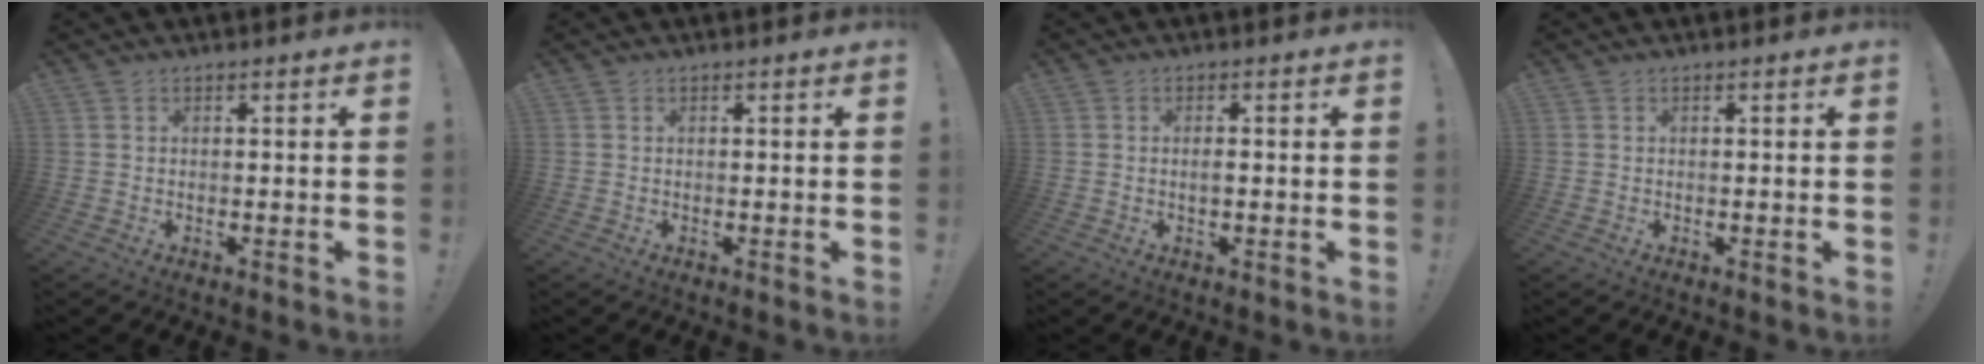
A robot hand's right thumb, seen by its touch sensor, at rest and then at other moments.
{"total": 0.0}
{"total": 1.4, "force": [-0.4, 0.3, 1.2], "torque": [-0.018, 0.001, -0.010]}
{"total": 0.0}